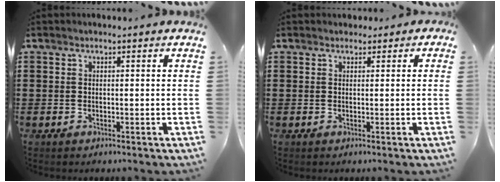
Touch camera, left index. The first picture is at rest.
{"total": 0.8, "force": [0.3, 0.7, 0.2], "torque": [-0.006, 0.006, 0.007]}